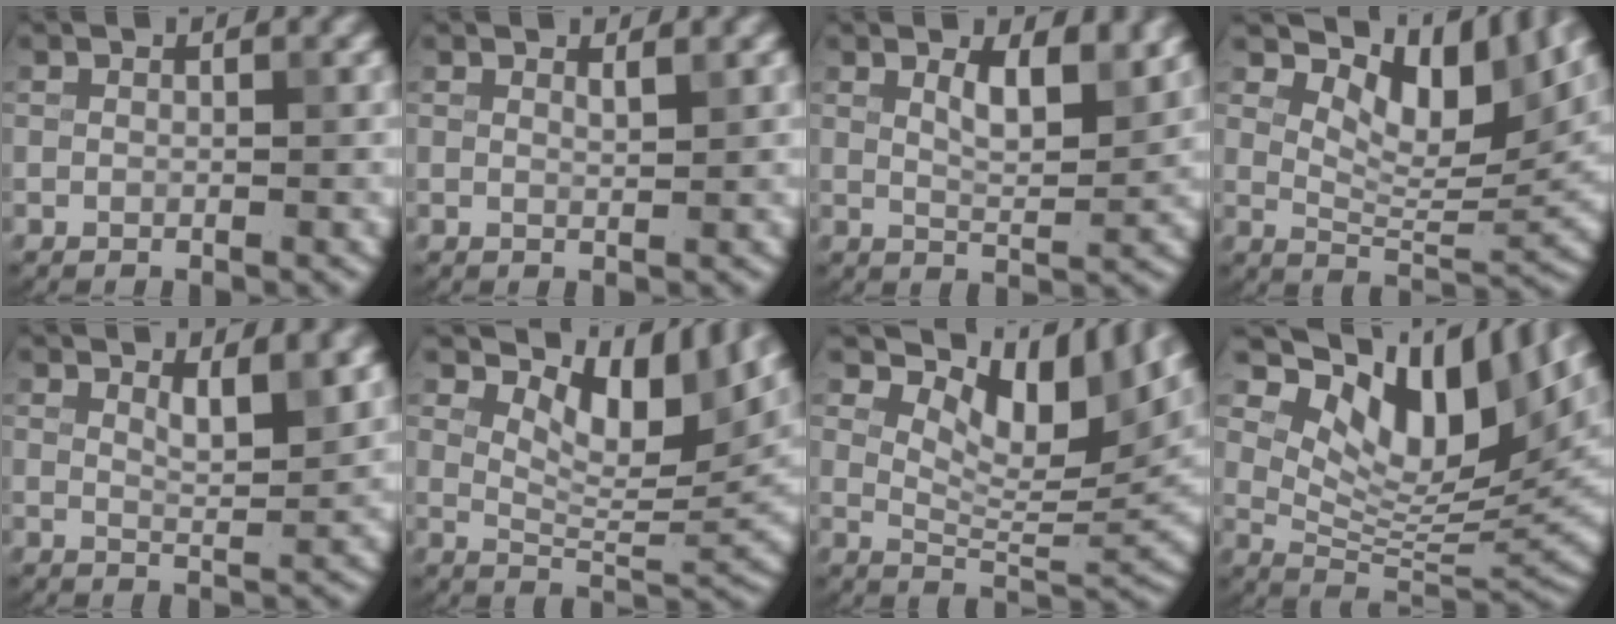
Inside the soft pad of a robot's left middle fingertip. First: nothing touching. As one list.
[{"total": 0.8, "force": [0.7, 0.1, 0.4], "torque": [-0.005, -0.002, 0.012]}, {"total": 3.8, "force": [2.0, 1.2, 3.0], "torque": [-0.054, -0.006, 0.036]}, {"total": 8.3, "force": [4.9, 3.7, 5.6], "torque": [-0.080, -0.004, 0.081]}, {"total": 2.8, "force": [1.7, 0.7, 2.2], "torque": [-0.032, -0.006, 0.029]}, {"total": 8.2, "force": [4.6, 3.7, 5.7], "torque": [-0.082, -0.004, 0.075]}, {"total": 9.3, "force": [5.5, 4.0, 6.3], "torque": [-0.092, -0.001, 0.095]}, {"total": 12.7, "force": [6.9, 5.6, 9.1], "torque": [-0.146, -0.001, 0.131]}]